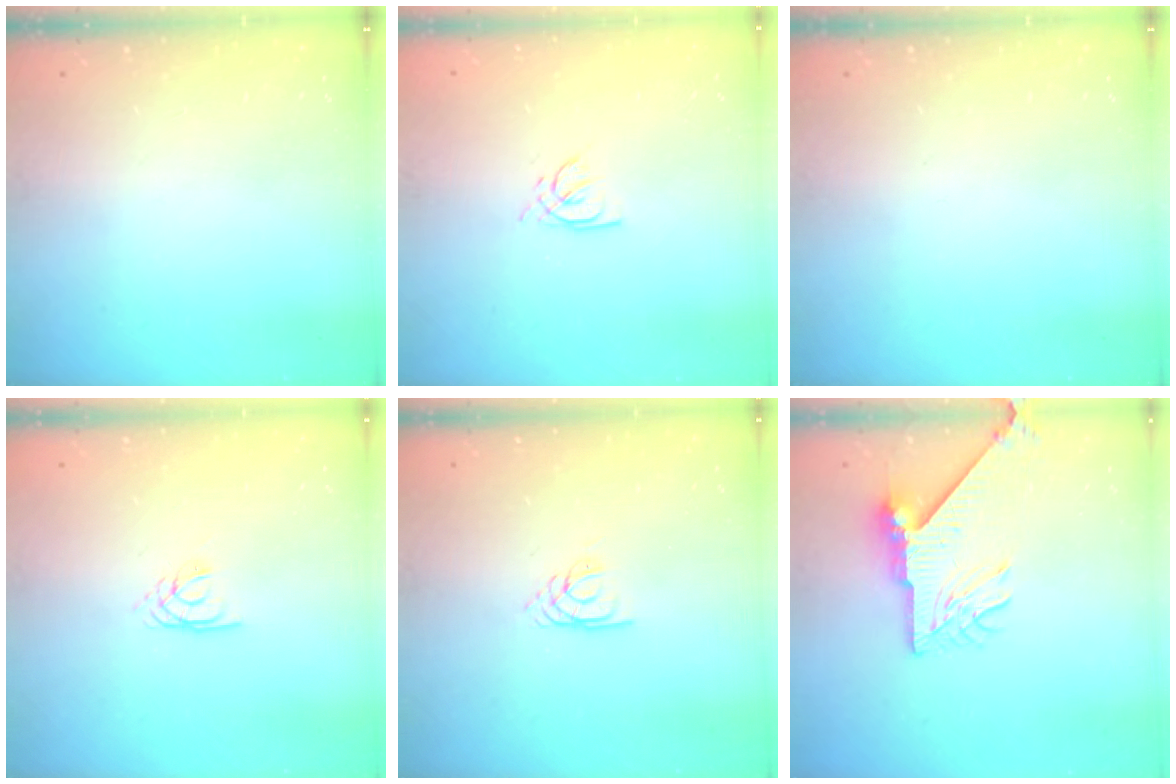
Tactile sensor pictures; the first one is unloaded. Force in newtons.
{"total": 2.6, "press": 2.6, "slide": 0.2}
{"total": 0.0}
{"total": 2.1, "press": 2.1, "slide": 0.4}
{"total": 1.9, "press": 1.9, "slide": 0.2}
{"total": 10.4, "press": 10.3, "slide": 1.3}